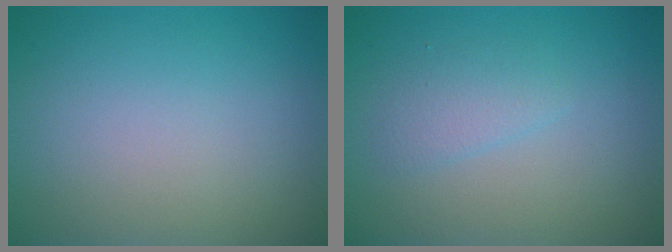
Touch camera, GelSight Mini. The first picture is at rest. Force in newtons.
{"total": 1.6, "press": 1.6, "slide": 0.0}